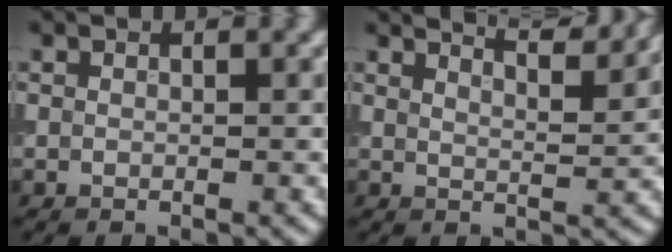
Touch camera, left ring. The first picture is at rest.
{"total": 6.9, "force": [5.6, 1.8, 3.5], "torque": [-0.021, 0.028, 0.040]}